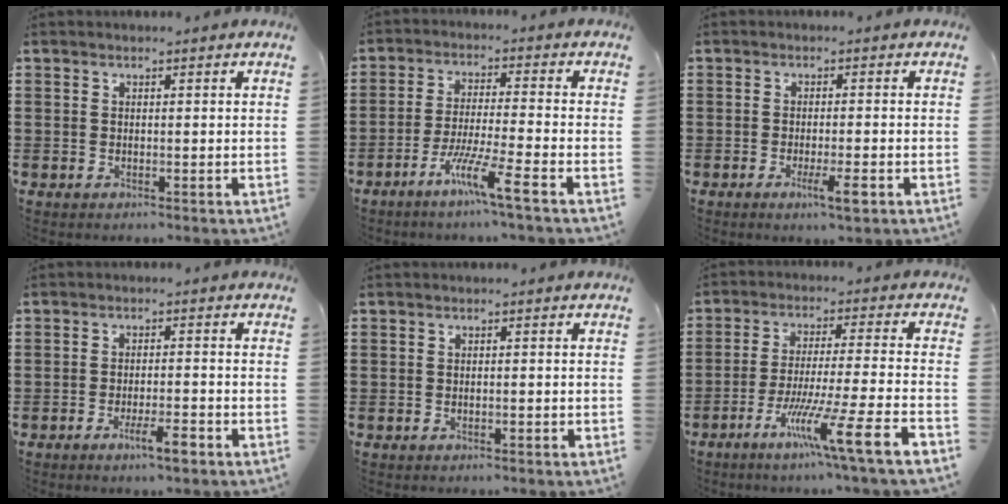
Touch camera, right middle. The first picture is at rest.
{"total": 7.4, "force": [-5.0, -0.1, 5.5], "torque": [-0.103, -0.010, -0.091]}
{"total": 3.7, "force": [-1.8, 0.6, 3.2], "torque": [-0.057, -0.008, -0.029]}
{"total": 4.5, "force": [-2.6, 1.0, 3.5], "torque": [-0.060, -0.002, -0.044]}
{"total": 0.6, "force": [-0.3, 0.1, 0.5], "torque": [-0.012, -0.005, -0.005]}
{"total": 10.1, "force": [-6.2, -1.0, 7.9], "torque": [-0.142, -0.015, -0.118]}